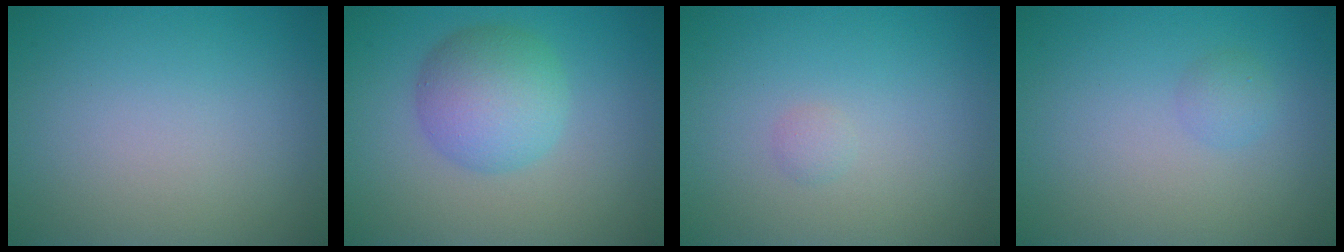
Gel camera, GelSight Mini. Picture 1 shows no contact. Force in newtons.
{"total": 5.1, "press": 5.1, "slide": 0.1}
{"total": 0.6, "press": 0.6, "slide": 0.0}
{"total": 1.0, "press": 1.0, "slide": 0.0}